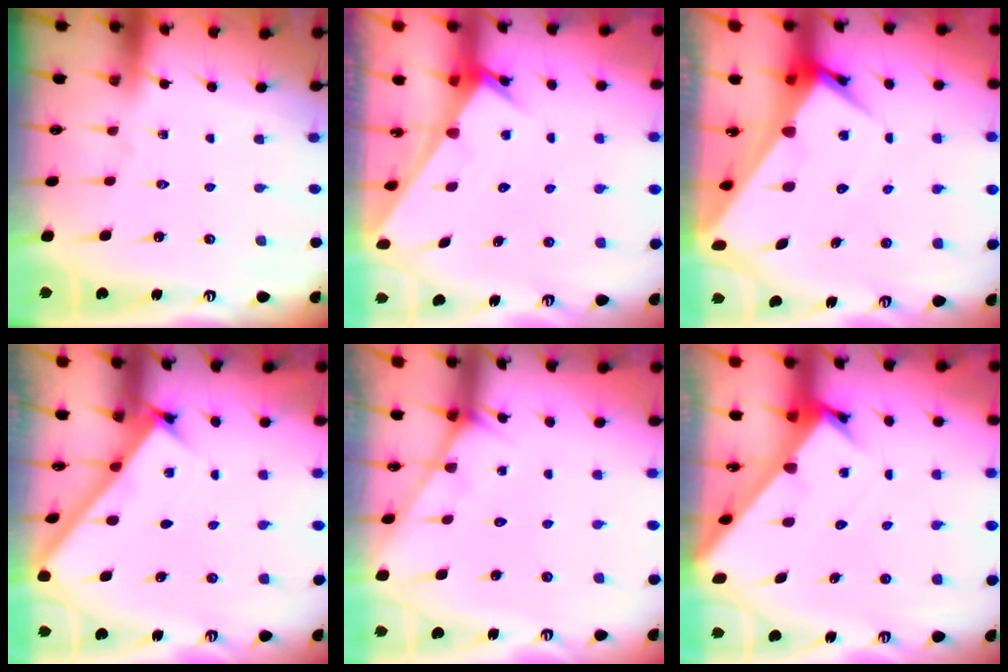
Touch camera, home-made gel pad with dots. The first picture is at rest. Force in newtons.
{"total": 2.4, "press": 2.4, "slide": 0.1}
{"total": 7.6, "press": 7.5, "slide": 0.5}
{"total": 2.7, "press": 2.7, "slide": 0.3}
{"total": 3.2, "press": 3.2, "slide": 0.3}
{"total": 3.0, "press": 3.0, "slide": 0.2}